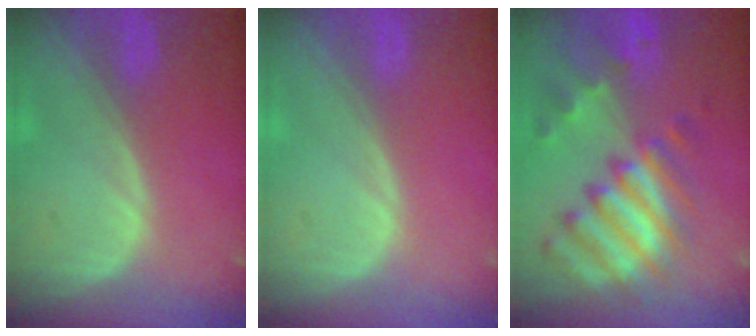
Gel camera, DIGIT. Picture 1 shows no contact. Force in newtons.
{"total": 0.0}
{"total": 11.5, "press": 9.8, "slide": 6.0}